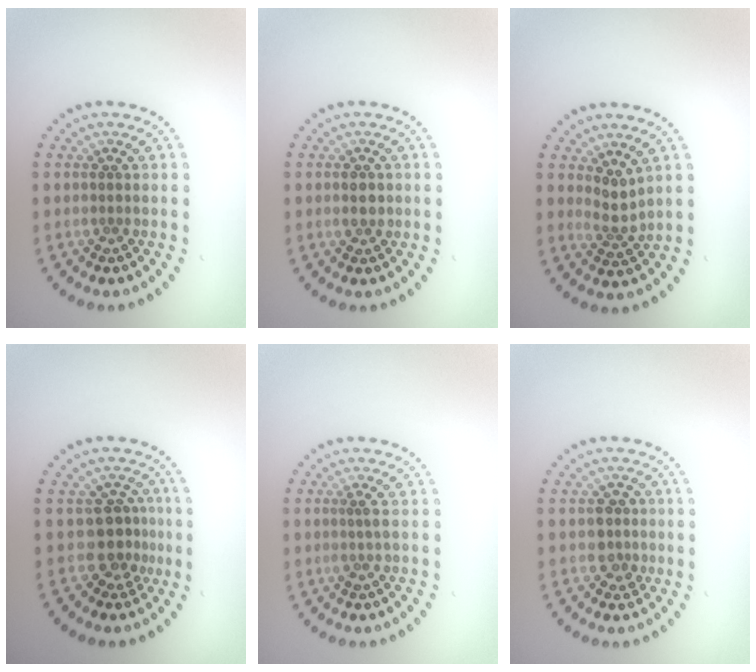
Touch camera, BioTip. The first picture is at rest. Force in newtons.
{"total": 1.4, "press": 1.4, "slide": 0.2}
{"total": 2.0, "press": 1.4, "slide": 1.5}
{"total": 2.8, "press": 2.1, "slide": 1.8}
{"total": 1.1, "press": 0.8, "slide": 0.6}
{"total": 2.1, "press": 1.9, "slide": 1.0}